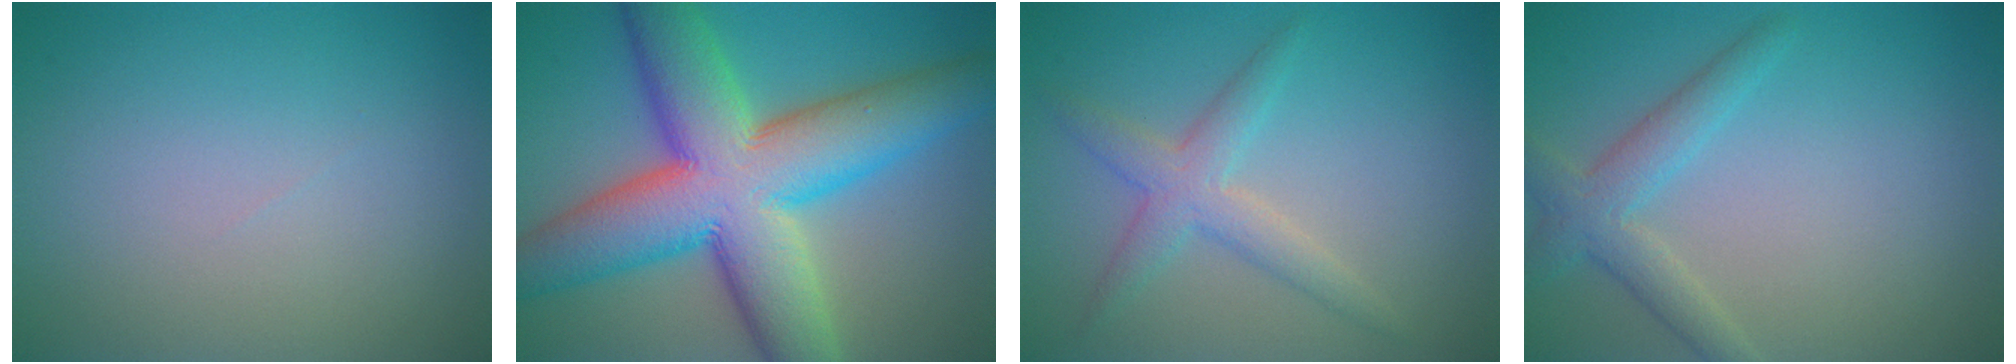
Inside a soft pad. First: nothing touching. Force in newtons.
{"total": 14.3, "press": 14.2, "slide": 0.5}
{"total": 3.1, "press": 3.1, "slide": 0.2}
{"total": 3.1, "press": 3.1, "slide": 0.1}